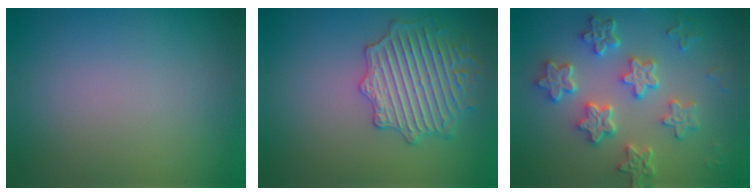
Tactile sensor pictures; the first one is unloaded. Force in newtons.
{"total": 4.3, "press": 4.3, "slide": 0.8}
{"total": 5.8, "press": 4.7, "slide": 3.4}